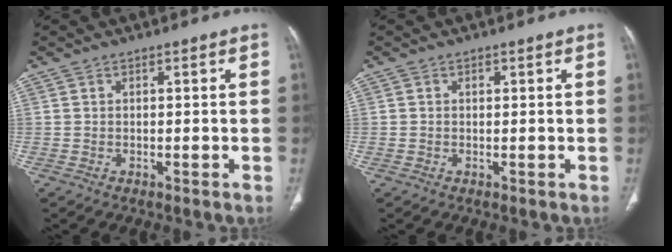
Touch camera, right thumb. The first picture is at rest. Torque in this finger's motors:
{"motor_torque": [0.13, 0.06, 0.14, 0.25, -0.01]}